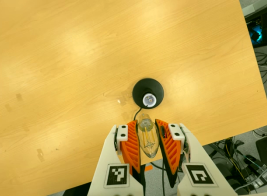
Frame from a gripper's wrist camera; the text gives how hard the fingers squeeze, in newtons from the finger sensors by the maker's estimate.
{"total": 22.5, "left": 24.5, "right": 20.4}